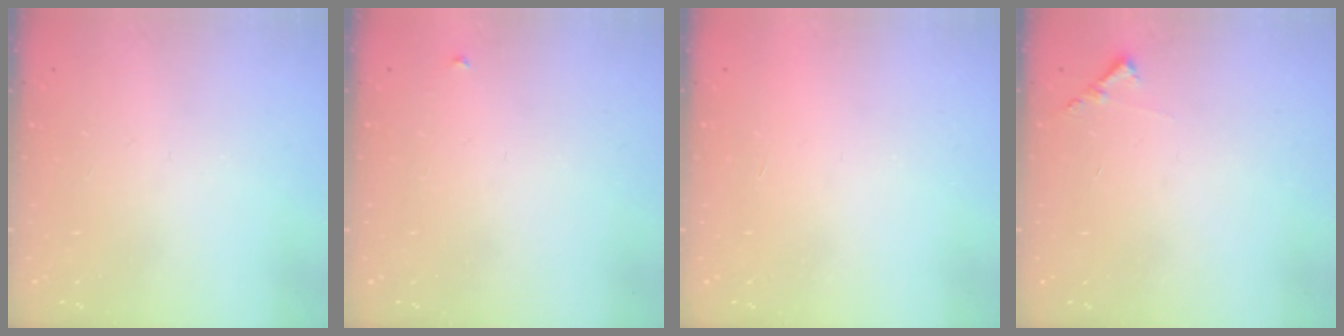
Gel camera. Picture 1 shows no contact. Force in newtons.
{"total": 3.0, "press": 3.0, "slide": 0.4}
{"total": 1.5, "press": 1.5, "slide": 0.1}
{"total": 5.8, "press": 5.8, "slide": 0.4}